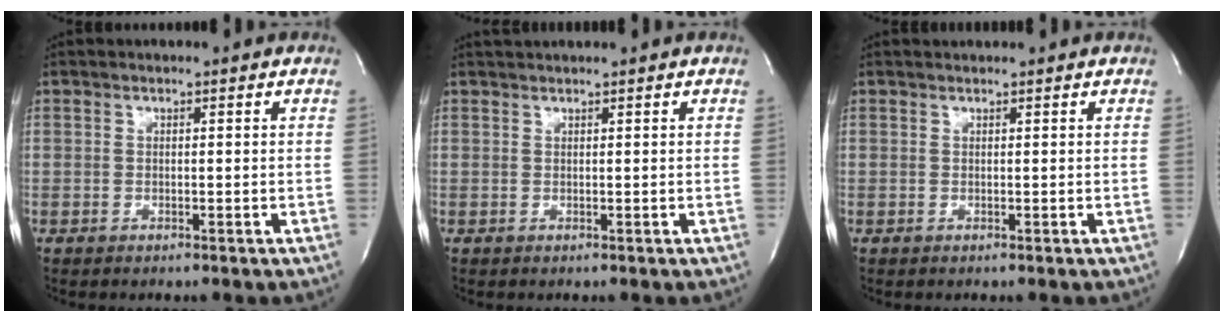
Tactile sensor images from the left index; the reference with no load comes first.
{"total": 1.4, "force": [1.3, -0.4, 0.3], "torque": [-0.004, 0.013, 0.032]}
{"total": 0.8, "force": [0.7, -0.1, 0.0], "torque": [-0.004, 0.009, 0.017]}